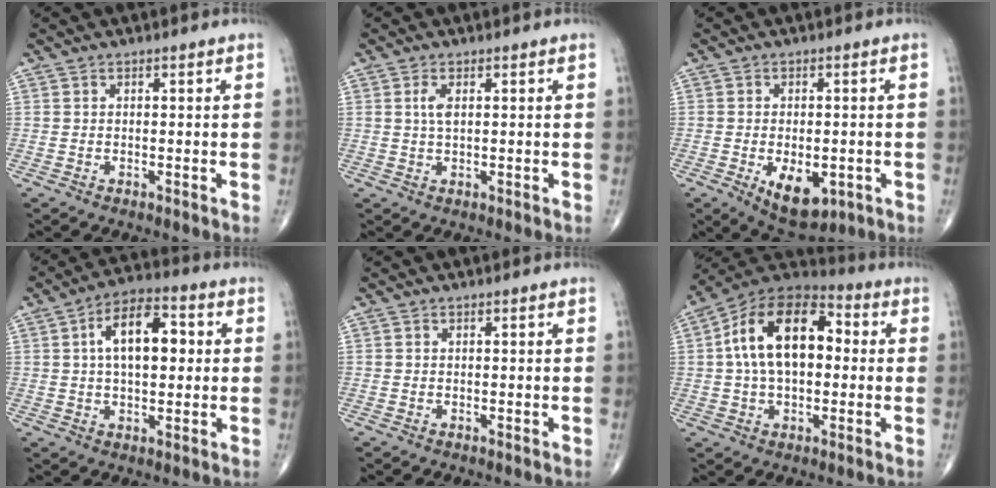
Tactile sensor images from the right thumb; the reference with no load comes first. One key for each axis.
{"total": 2.3, "fx": 0.6, "fy": 1.0, "fz": 2.0, "tx": -0.043, "ty": 0.003, "tz": 0.014}
{"total": 9.2, "fx": -2.9, "fy": 5.0, "fz": 7.2, "tx": -0.096, "ty": -0.005, "tz": -0.029}
{"total": 13.0, "fx": 2.2, "fy": 6.9, "fz": 10.8, "tx": -0.158, "ty": 0.017, "tz": 0.030}
{"total": 0.0}
{"total": 17.7, "fx": 1.9, "fy": 10.6, "fz": 14.1, "tx": -0.224, "ty": 0.036, "tz": 0.023}